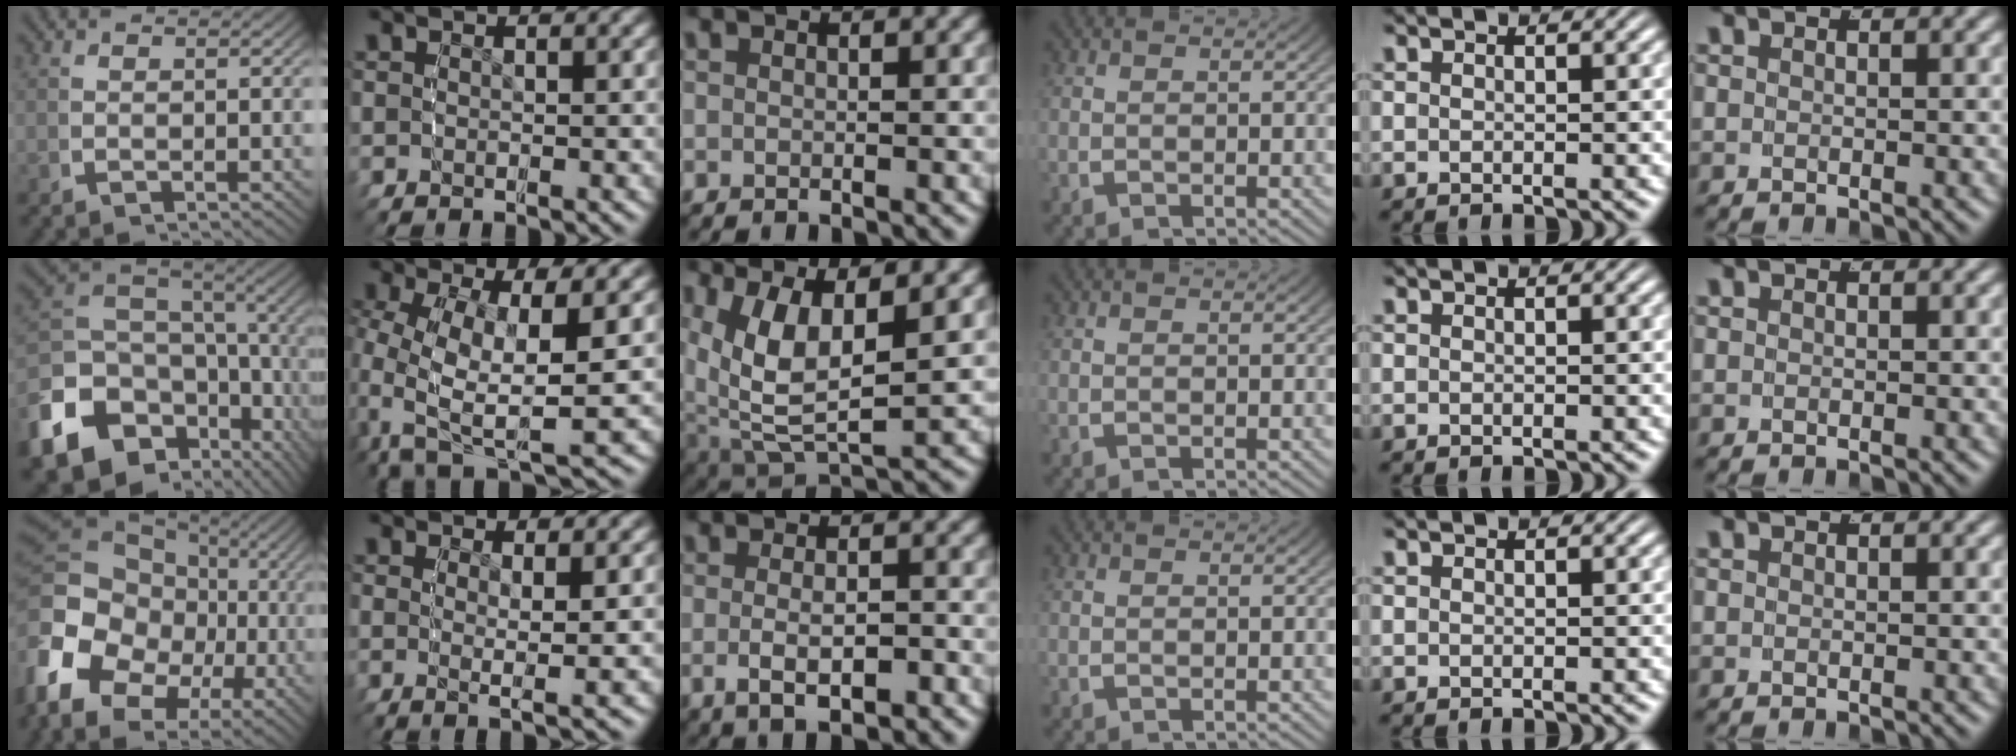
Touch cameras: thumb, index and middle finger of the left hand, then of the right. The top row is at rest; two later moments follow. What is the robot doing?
{"motion": "grasp_and_lifting", "object": "backpack"}